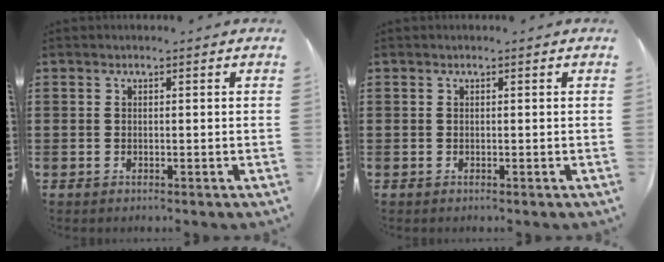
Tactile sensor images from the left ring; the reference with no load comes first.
{"total": 0.0}